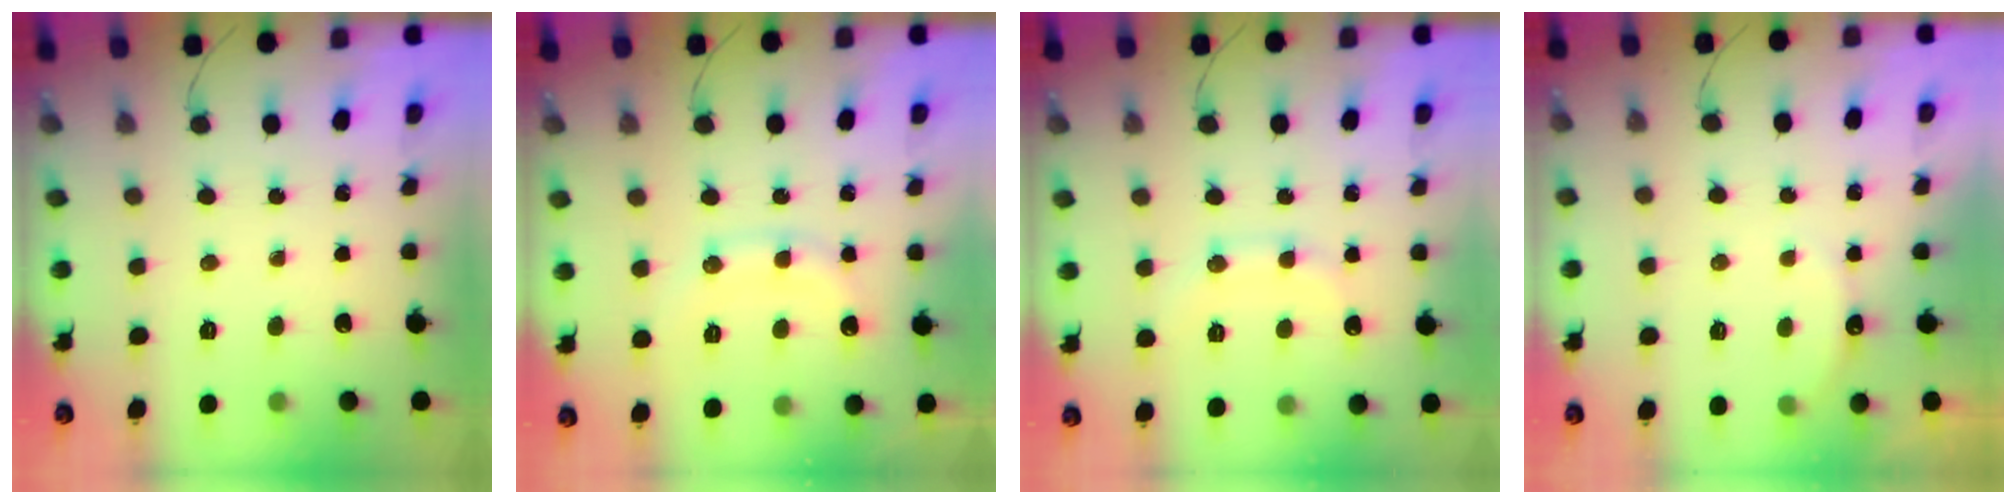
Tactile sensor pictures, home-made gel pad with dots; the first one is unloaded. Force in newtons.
{"total": 10.6, "press": 10.6, "slide": 0.1}
{"total": 8.8, "press": 8.7, "slide": 1.3}
{"total": 6.1, "press": 6.0, "slide": 1.2}